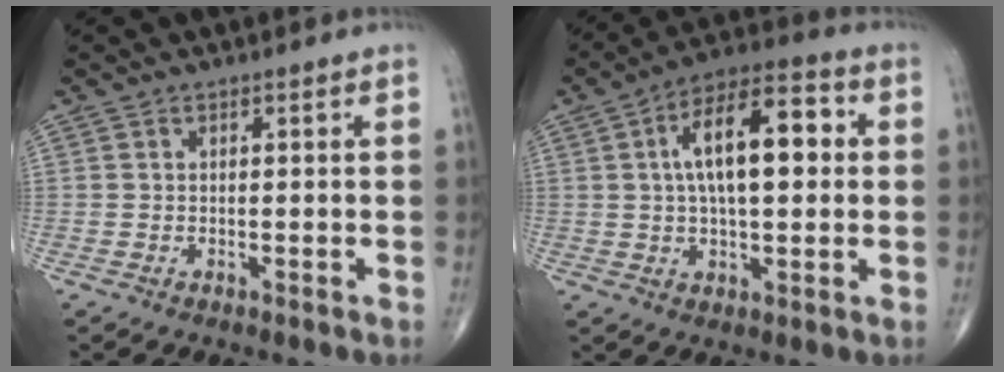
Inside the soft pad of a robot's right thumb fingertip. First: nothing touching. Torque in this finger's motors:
{"motor_torque": [1.42, 3.58, 1.71, 0.36, 0.13]}